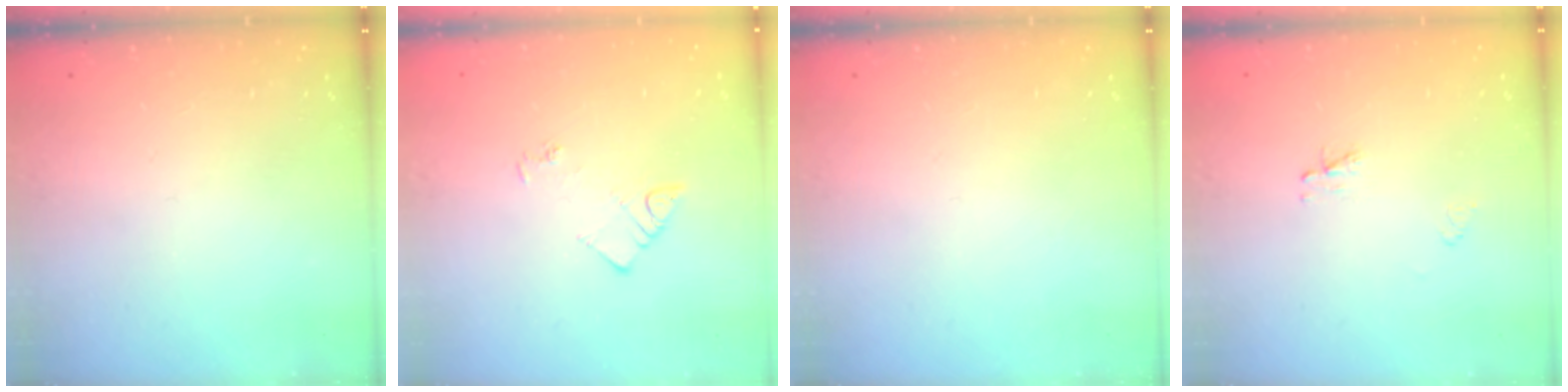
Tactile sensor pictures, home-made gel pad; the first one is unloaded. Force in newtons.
{"total": 4.2, "press": 4.2, "slide": 0.5}
{"total": 0.0}
{"total": 2.3, "press": 2.3, "slide": 0.3}